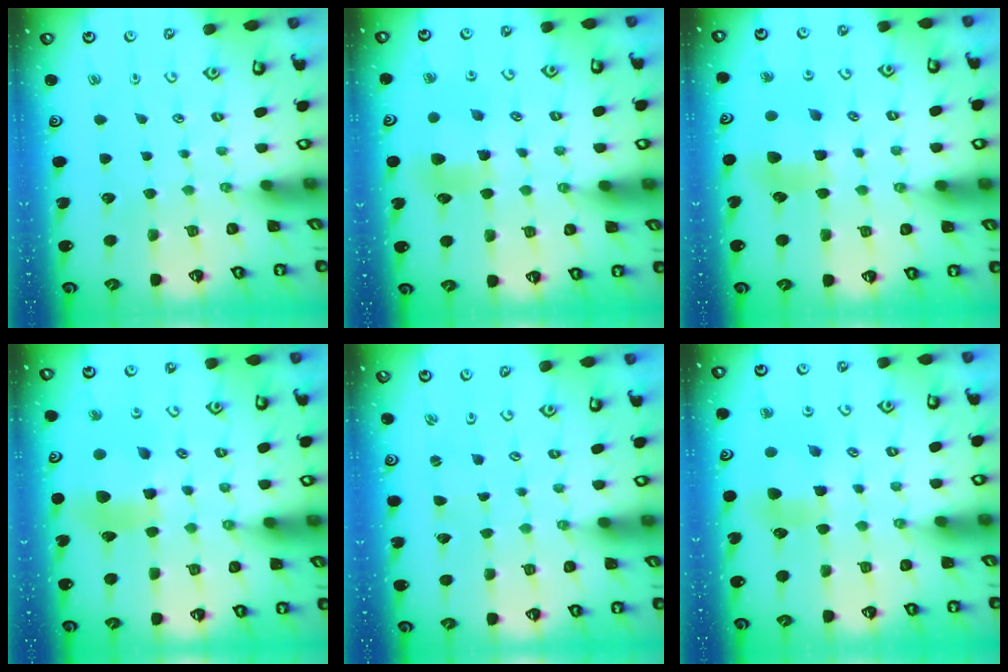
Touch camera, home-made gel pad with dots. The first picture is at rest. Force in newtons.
{"total": 7.5, "press": 7.5, "slide": 0.7}
{"total": 7.2, "press": 7.2, "slide": 0.6}
{"total": 11.8, "press": 11.7, "slide": 1.7}
{"total": 0.0}
{"total": 6.2, "press": 6.1, "slide": 0.5}